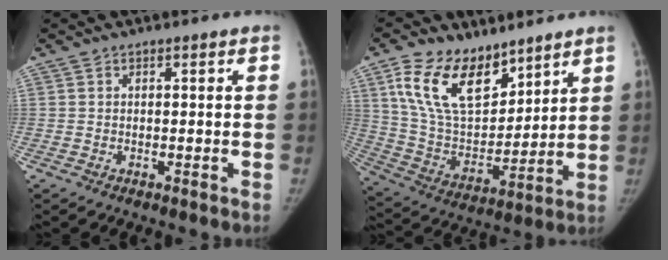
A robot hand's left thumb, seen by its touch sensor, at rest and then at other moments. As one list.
[{"total": 18.1, "force": [11.1, 9.9, 10.4], "torque": [-0.147, -0.054, 0.221]}]